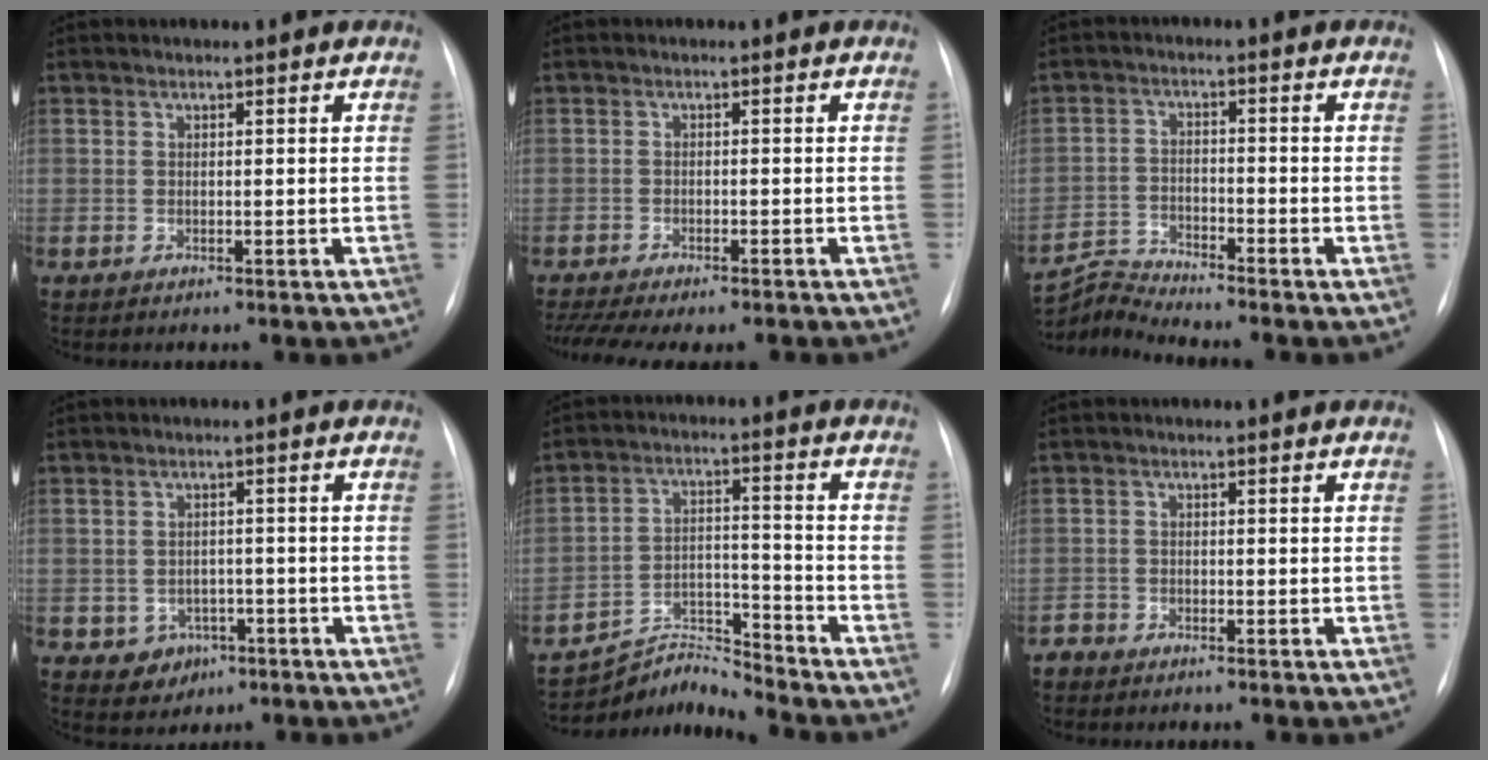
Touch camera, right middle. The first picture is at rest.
{"total": 11.7, "force": [-9.7, 2.9, 5.9], "torque": [-0.105, 0.000, -0.134]}
{"total": 5.6, "force": [-5.1, -1.9, -1.1], "torque": [0.002, -0.013, -0.099]}
{"total": 4.0, "force": [-1.7, 3.5, 1.0], "torque": [-0.007, 0.012, -0.012]}
{"total": 7.3, "force": [-6.9, -1.2, -2.0], "torque": [0.027, 0.028, -0.120]}
{"total": 1.7, "force": [-1.6, 0.5, -0.2], "torque": [0.003, -0.001, -0.031]}